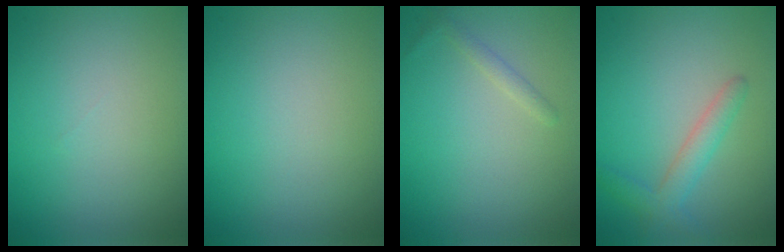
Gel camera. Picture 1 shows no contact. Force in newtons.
{"total": 0.0}
{"total": 0.9, "press": 0.9, "slide": 0.1}
{"total": 2.3, "press": 2.3, "slide": 0.1}